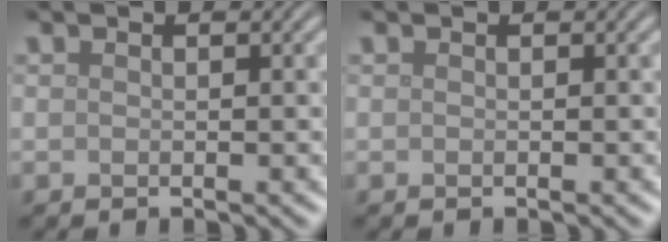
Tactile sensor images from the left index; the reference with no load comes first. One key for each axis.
{"total": 0.0}